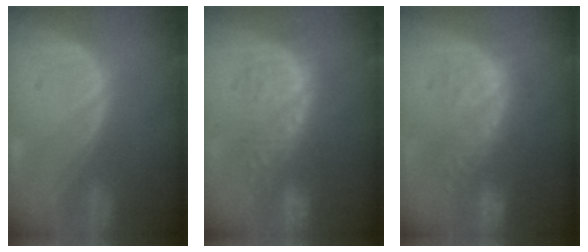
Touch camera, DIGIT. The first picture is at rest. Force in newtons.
{"total": 8.8, "press": 8.4, "slide": 2.5}
{"total": 10.3, "press": 9.1, "slide": 4.9}